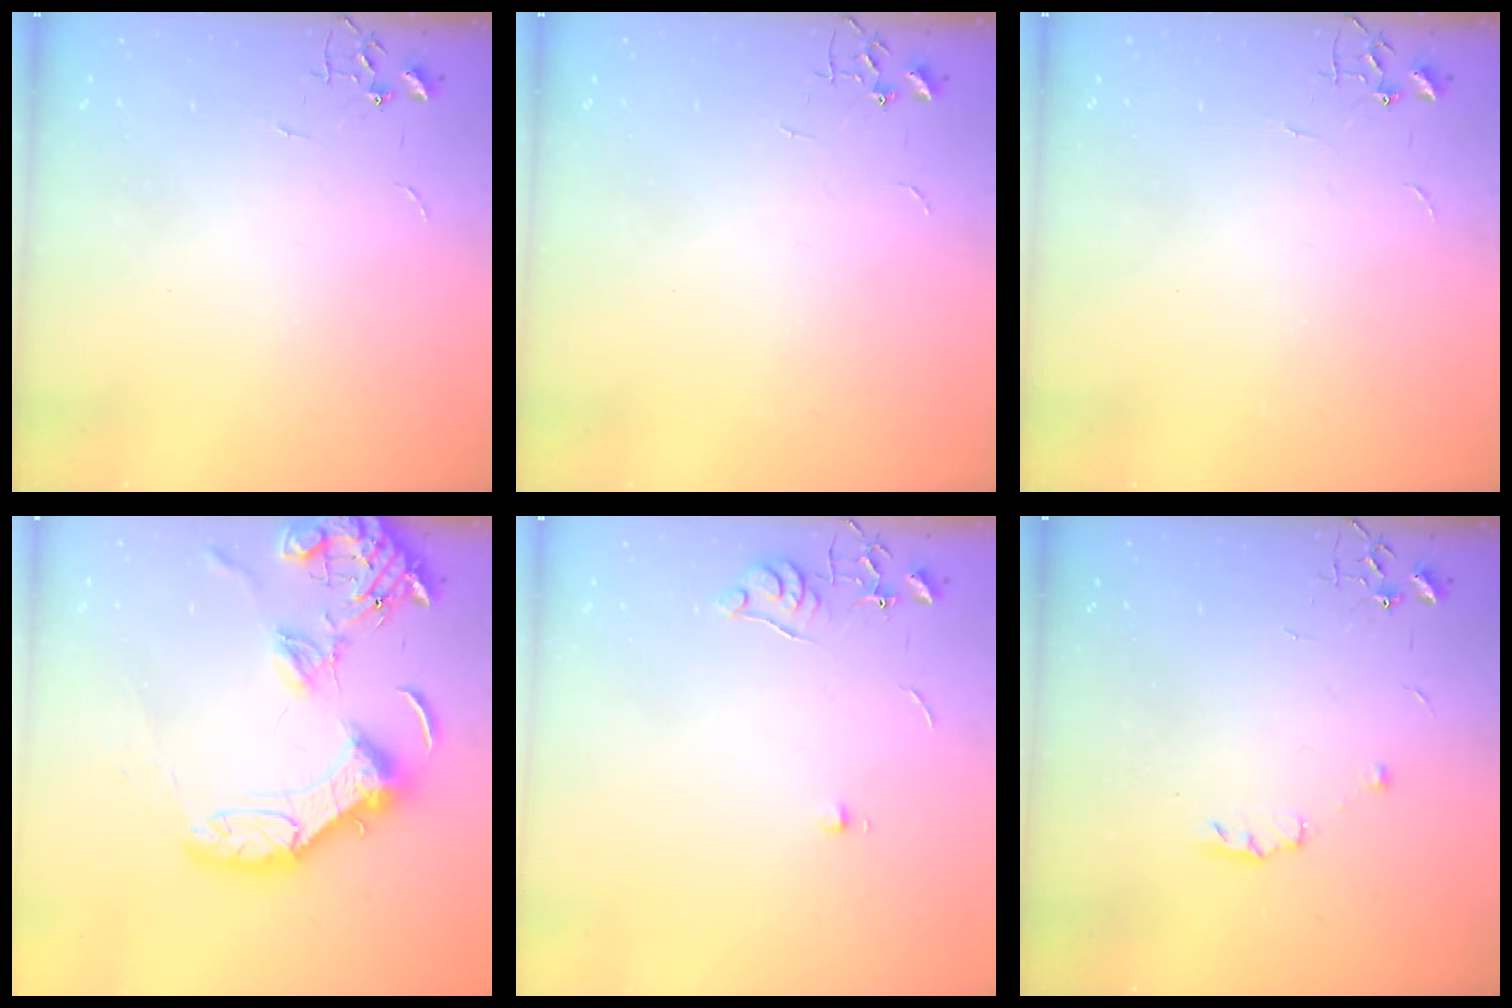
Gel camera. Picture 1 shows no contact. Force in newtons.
{"total": 0.0}
{"total": 0.0}
{"total": 20.1, "press": 19.9, "slide": 2.5}
{"total": 6.5, "press": 6.5, "slide": 0.7}
{"total": 4.9, "press": 4.8, "slide": 0.8}